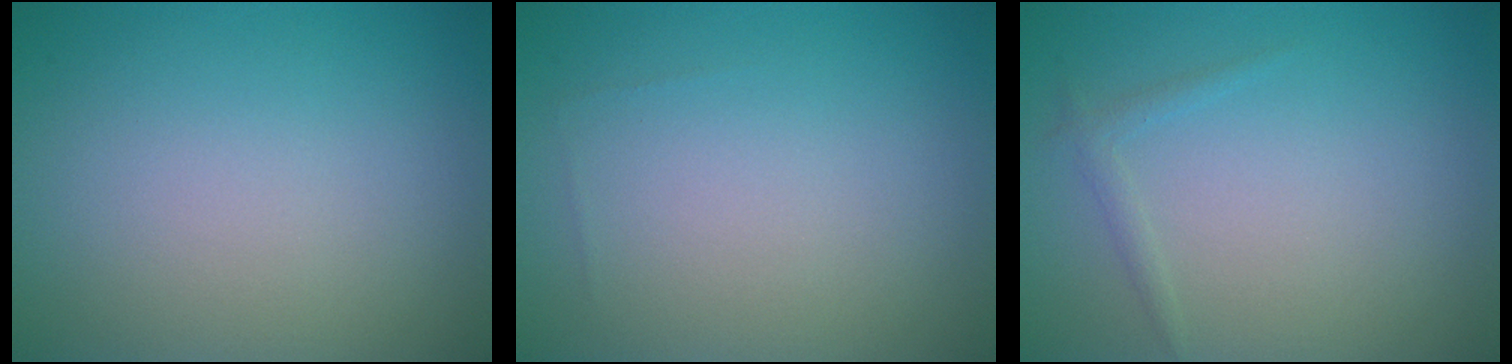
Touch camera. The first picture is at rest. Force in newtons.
{"total": 0.0}
{"total": 0.9, "press": 0.9, "slide": 0.1}